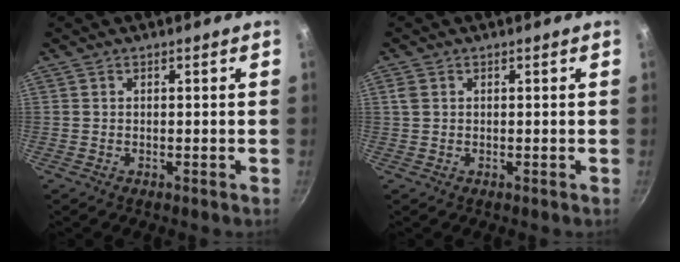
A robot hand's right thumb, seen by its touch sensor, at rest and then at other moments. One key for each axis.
{"total": 1.4, "fx": 0.5, "fy": 1.1, "fz": 0.8, "tx": -0.016, "ty": 0.003, "tz": 0.009}